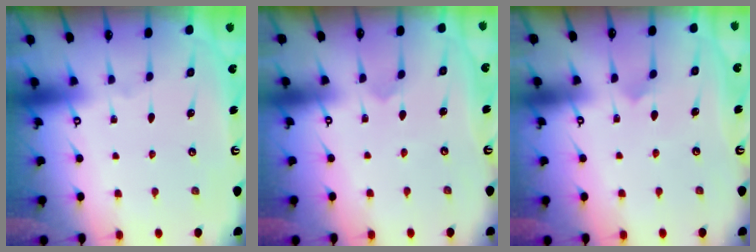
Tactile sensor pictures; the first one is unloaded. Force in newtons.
{"total": 2.4, "press": 2.4, "slide": 0.2}
{"total": 5.5, "press": 5.4, "slide": 0.5}